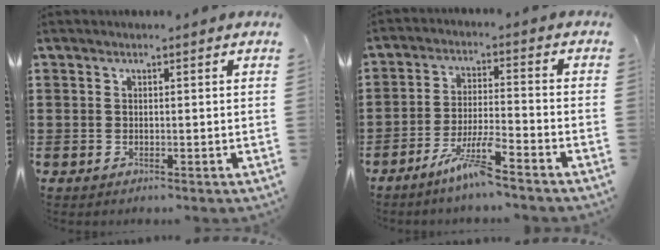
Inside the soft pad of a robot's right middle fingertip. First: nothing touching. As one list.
[{"total": 6.9, "force": [-5.1, 0.5, 4.7], "torque": [-0.101, -0.009, -0.098]}]